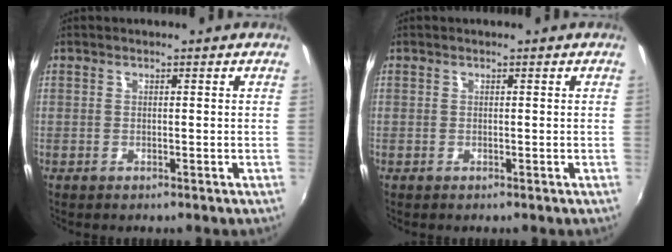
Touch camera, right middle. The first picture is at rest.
{"total": 0.0}